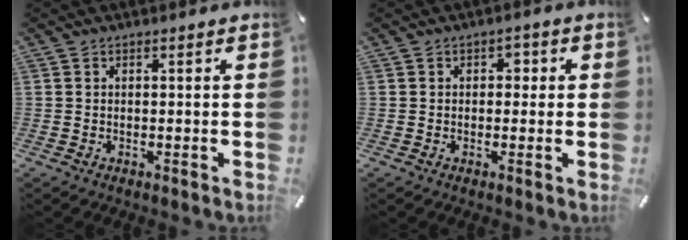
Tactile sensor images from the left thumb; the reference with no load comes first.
{"total": 1.9, "force": [-0.2, 1.5, 1.0], "torque": [-0.015, 0.007, -0.010]}